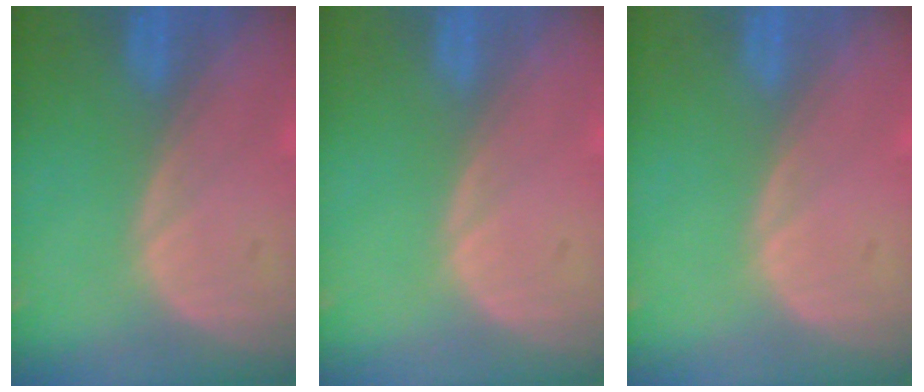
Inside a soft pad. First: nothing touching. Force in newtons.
{"total": 0.0}
{"total": 0.0}